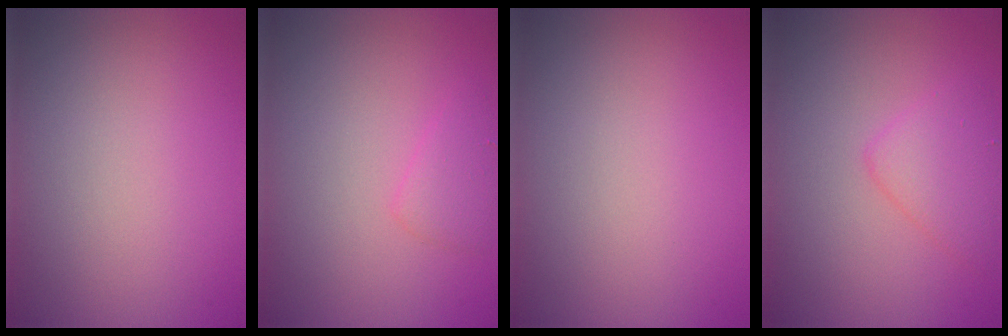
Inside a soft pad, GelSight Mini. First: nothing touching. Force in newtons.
{"total": 1.6, "press": 1.6, "slide": 0.1}
{"total": 0.0}
{"total": 2.6, "press": 2.6, "slide": 0.1}